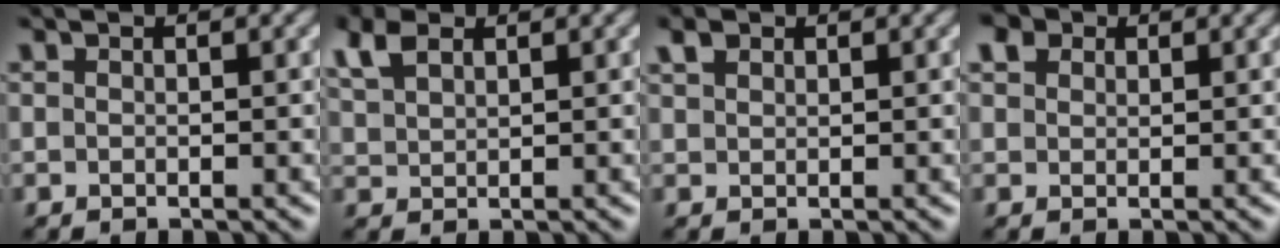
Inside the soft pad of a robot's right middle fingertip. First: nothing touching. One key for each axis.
{"total": 3.0, "fx": 2.0, "fy": 1.5, "fz": 1.6, "tx": -0.047, "ty": 0.008, "tz": 0.043}
{"total": 1.4, "fx": 1.0, "fy": 0.8, "fz": 0.5, "tx": -0.014, "ty": 0.001, "tz": 0.022}
{"total": 2.3, "fx": 1.6, "fy": 1.5, "fz": 0.7, "tx": -0.017, "ty": 0.003, "tz": 0.027}